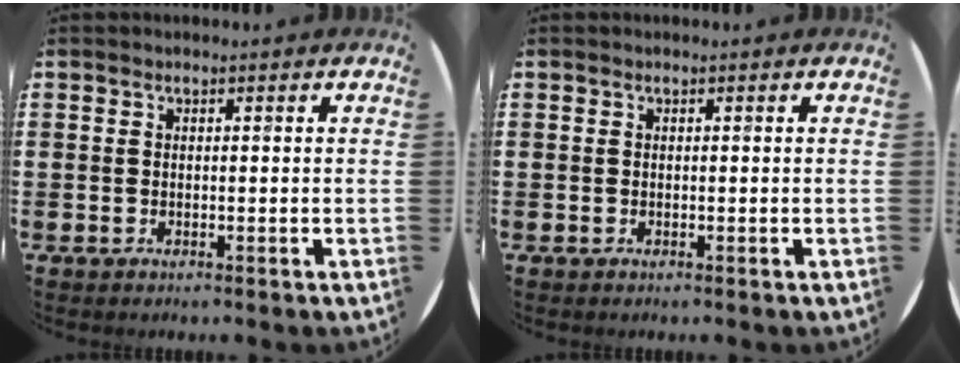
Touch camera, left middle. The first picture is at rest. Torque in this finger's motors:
{"motor_torque": [0.41, -0.41, 0.00, 0.00]}